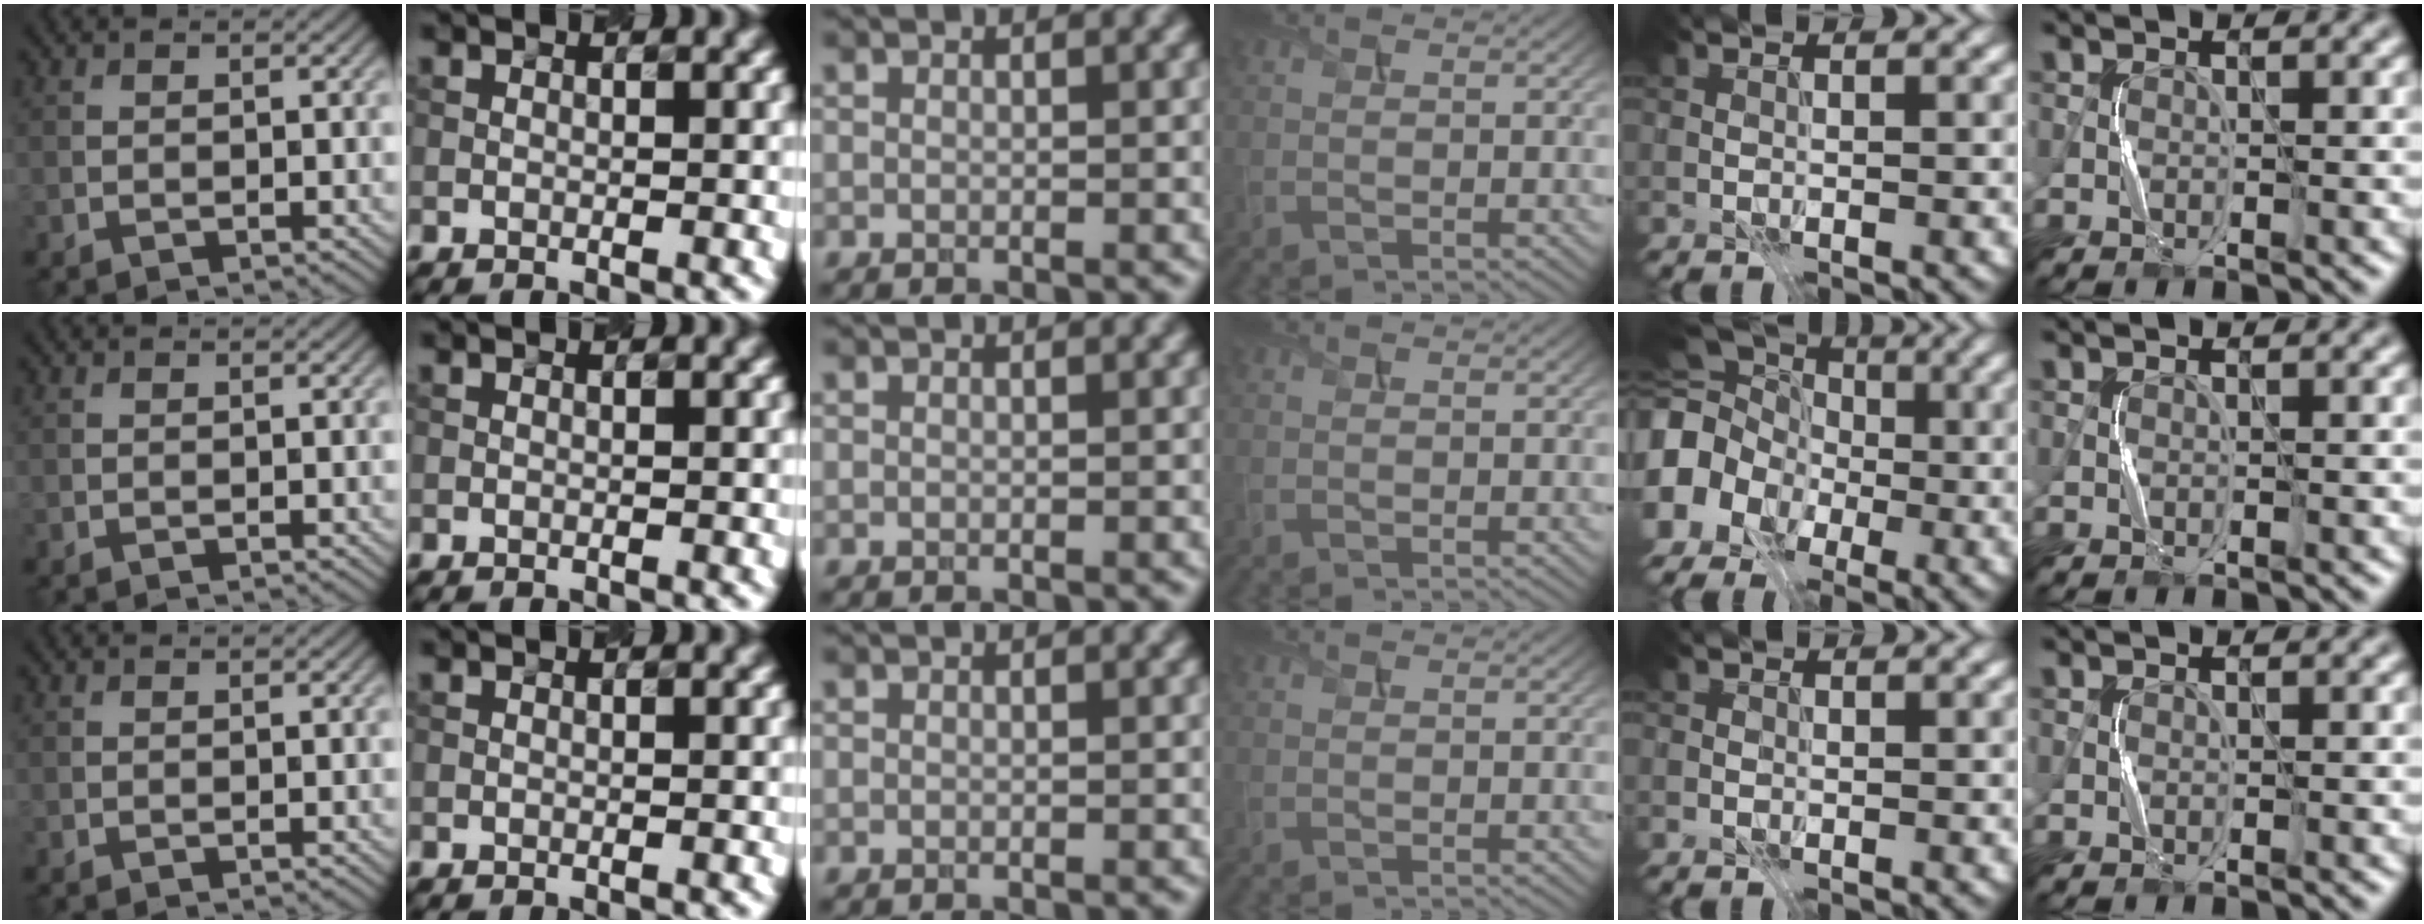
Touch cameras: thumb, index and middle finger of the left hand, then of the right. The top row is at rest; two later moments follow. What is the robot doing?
{"motion": "press", "object": "toy piano key"}